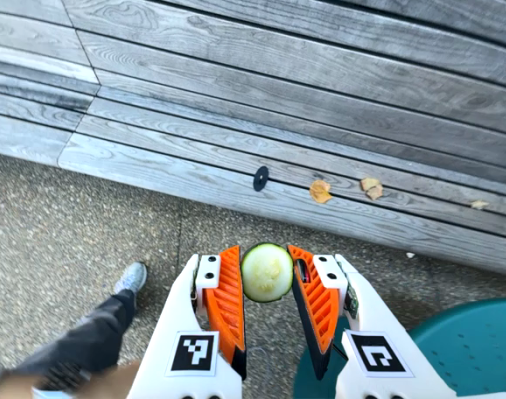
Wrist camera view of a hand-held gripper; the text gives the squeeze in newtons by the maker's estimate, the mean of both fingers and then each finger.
{"total": 7.8, "left": 7.8, "right": 7.7}